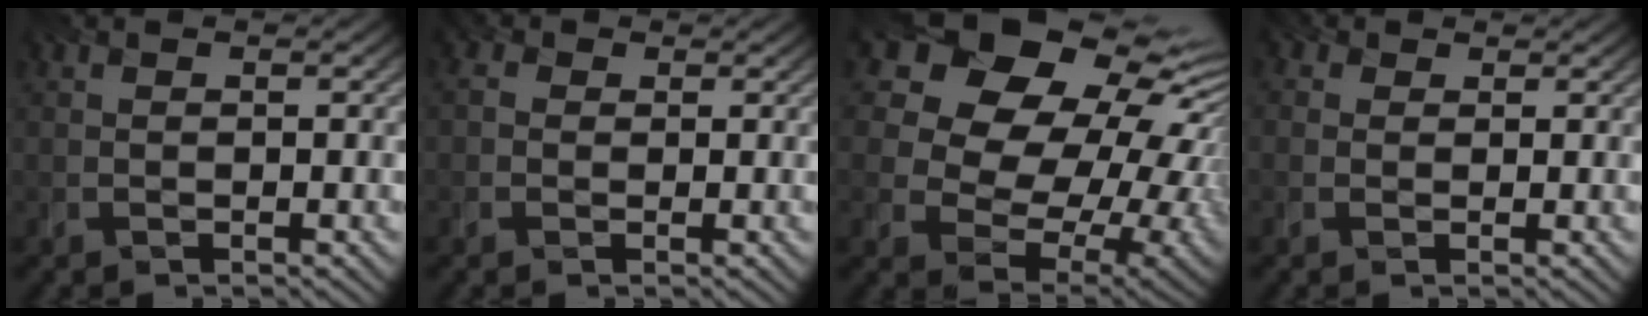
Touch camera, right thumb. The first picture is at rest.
{"total": 1.6, "force": [0.1, 1.5, 0.4], "torque": [-0.006, -0.001, -0.006]}
{"total": 19.1, "force": [6.7, 13.9, 11.2], "torque": [-0.258, 0.023, 0.140]}
{"total": 1.6, "force": [0.6, 1.4, 0.3], "torque": [-0.008, -0.001, 0.003]}